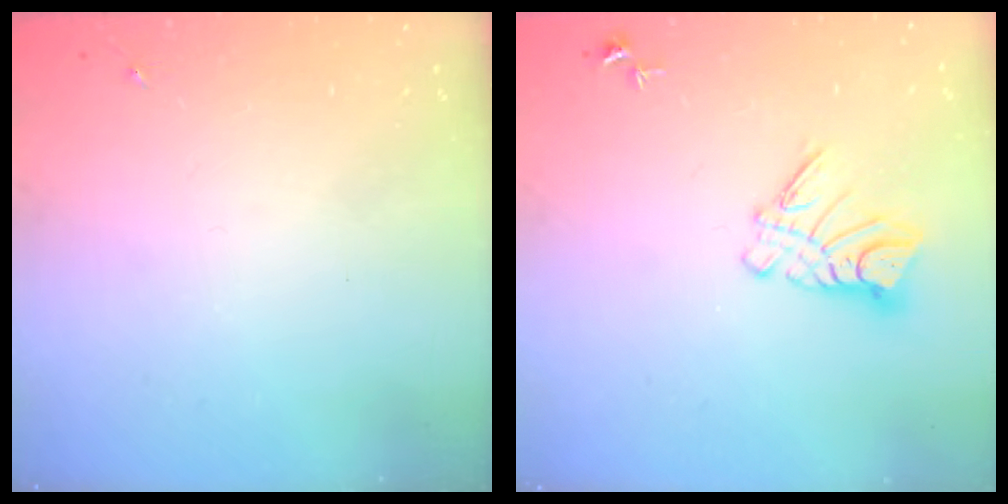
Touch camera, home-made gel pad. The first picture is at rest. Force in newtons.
{"total": 9.7, "press": 9.7, "slide": 0.9}